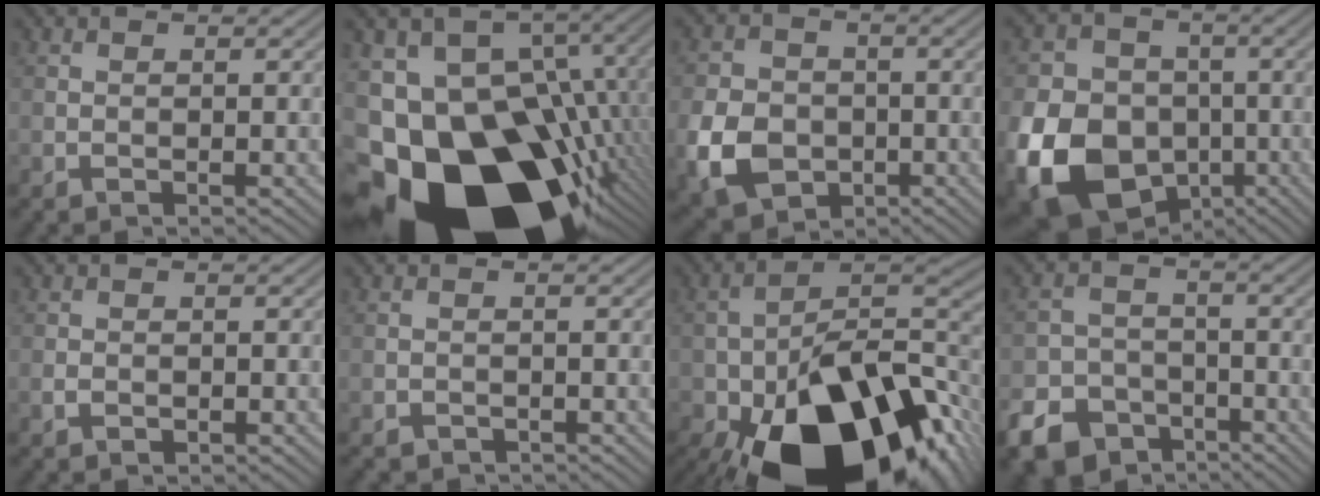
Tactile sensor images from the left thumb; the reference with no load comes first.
{"total": 23.0, "force": [-10.7, 14.7, 14.0], "torque": [-0.233, -0.037, -0.158]}
{"total": 8.4, "force": [-2.8, 6.6, 4.4], "torque": [-0.117, -0.019, -0.062]}
{"total": 19.8, "force": [-6.8, 15.7, 10.0], "torque": [-0.237, -0.043, -0.144]}
{"total": 1.0, "force": [-0.5, 0.7, 0.5], "torque": [-0.010, -0.001, -0.009]}
{"total": 1.1, "force": [-0.9, 0.6, 0.1], "torque": [-0.001, -0.002, -0.017]}
{"total": 23.2, "force": [-13.0, 12.1, 14.9], "torque": [-0.260, -0.061, -0.172]}
{"total": 8.7, "force": [-5.8, 5.8, 2.9], "torque": [-0.062, -0.016, -0.107]}